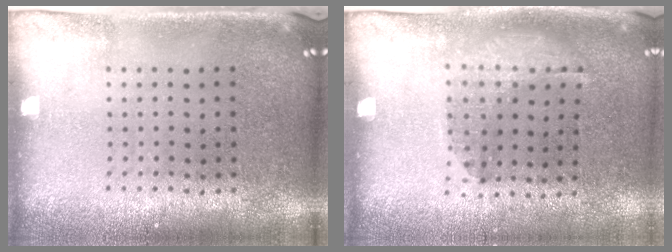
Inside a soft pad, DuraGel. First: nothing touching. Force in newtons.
{"total": 1.3, "press": 0.8, "slide": 1.0}